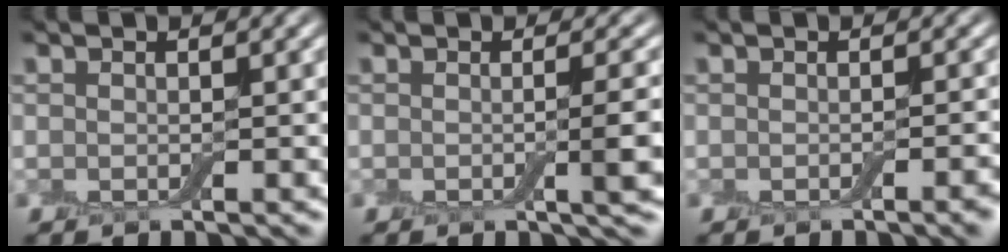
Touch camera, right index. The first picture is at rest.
{"total": 2.9, "force": [-0.5, 0.4, 2.8], "torque": [-0.038, -0.003, -0.010]}
{"total": 1.5, "force": [-0.8, 0.2, 1.2], "torque": [-0.012, 0.000, -0.009]}